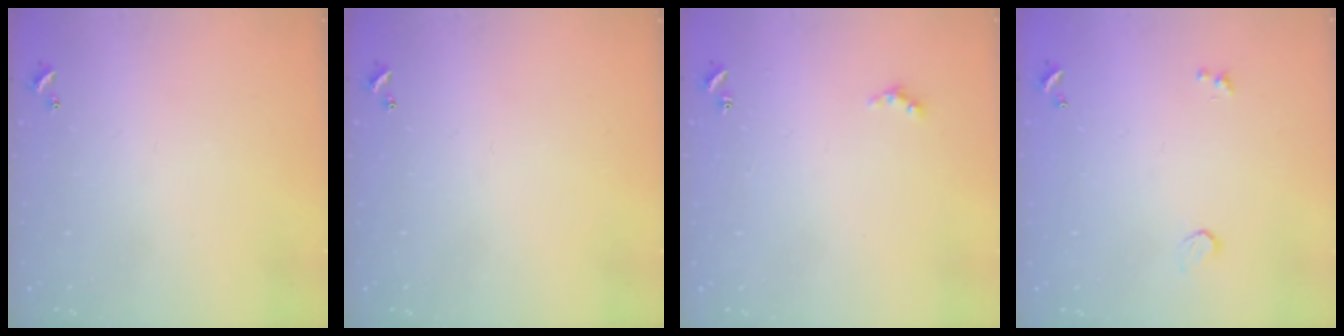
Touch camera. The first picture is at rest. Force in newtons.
{"total": 0.0}
{"total": 1.5, "press": 1.4, "slide": 0.3}
{"total": 0.6, "press": 0.3, "slide": 0.5}